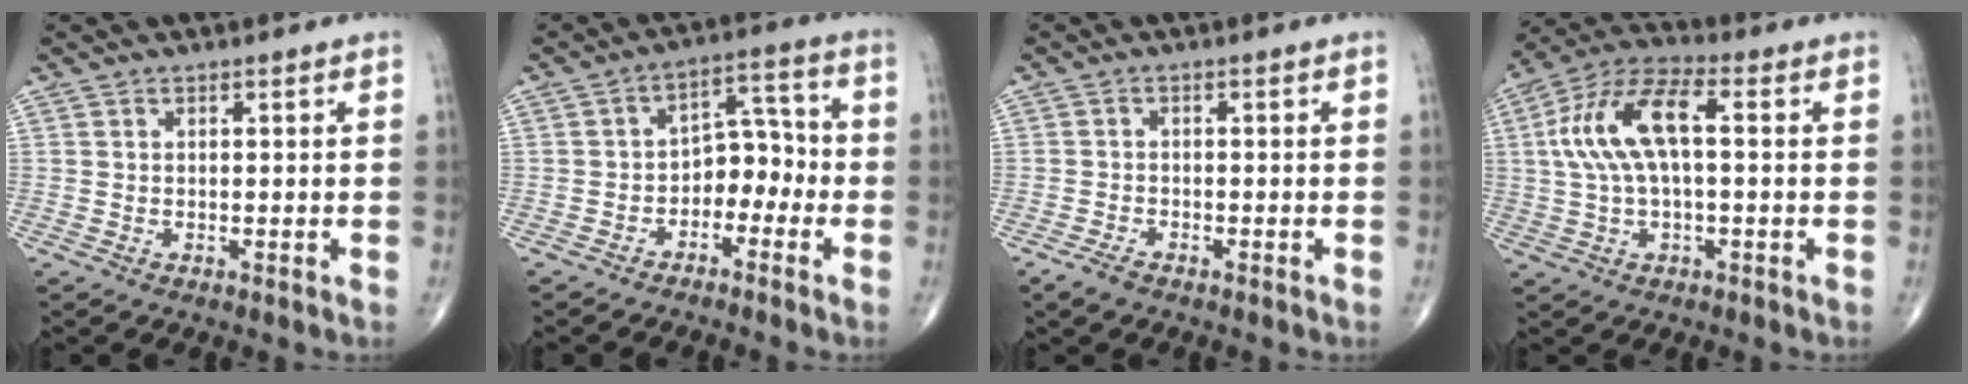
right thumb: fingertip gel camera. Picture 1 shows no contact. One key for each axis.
{"total": 7.5, "fx": -2.7, "fy": 5.1, "fz": 4.8, "tx": -0.035, "ty": 0.047, "tz": -0.055}
{"total": 2.5, "fx": -1.9, "fy": 1.0, "fz": 1.3, "tx": -0.030, "ty": 0.003, "tz": -0.034}
{"total": 13.2, "fx": 1.5, "fy": 5.8, "fz": 11.8, "tx": -0.246, "ty": 0.040, "tz": 0.025}